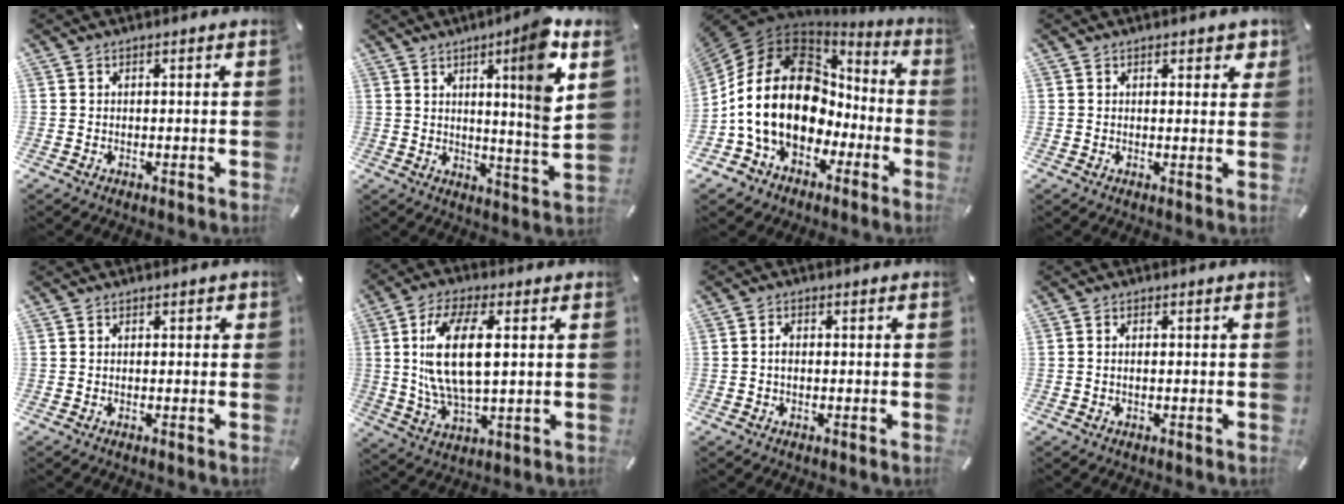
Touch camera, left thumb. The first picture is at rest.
{"total": 13.5, "force": [6.1, 0.4, 12.1], "torque": [-0.182, -0.035, 0.084]}
{"total": 22.6, "force": [0.2, 16.4, 15.5], "torque": [-0.335, -0.003, 0.011]}
{"total": 2.2, "force": [1.4, 1.3, 1.1], "torque": [-0.001, -0.002, 0.020]}
{"total": 0.5, "force": [0.0, 0.4, 0.3], "torque": [-0.006, 0.006, -0.001]}
{"total": 15.2, "force": [2.8, 6.7, 13.3], "torque": [-0.286, -0.002, 0.048]}
{"total": 2.0, "force": [-0.2, 1.2, 1.6], "torque": [-0.031, 0.003, -0.005]}
{"total": 1.4, "force": [-0.2, 0.8, 1.2], "torque": [-0.023, 0.002, -0.004]}